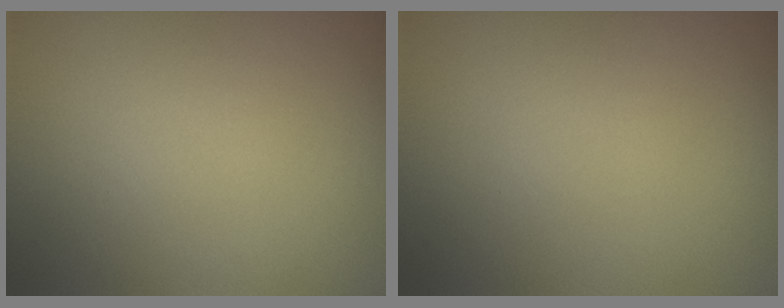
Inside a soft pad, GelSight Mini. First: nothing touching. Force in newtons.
{"total": 0.0}